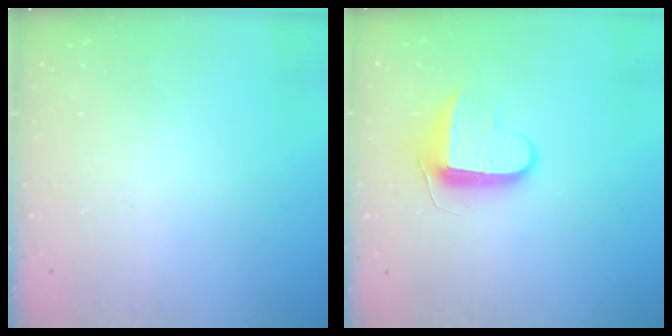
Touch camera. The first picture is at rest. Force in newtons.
{"total": 9.2, "press": 9.2, "slide": 0.9}